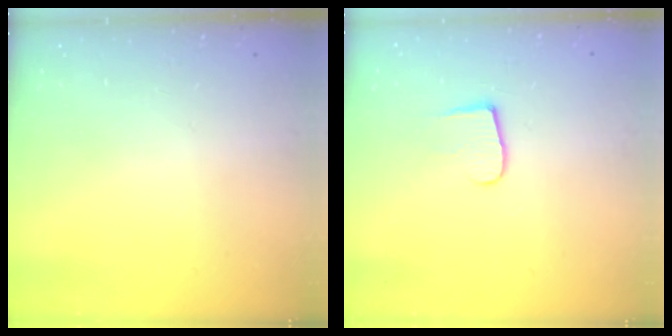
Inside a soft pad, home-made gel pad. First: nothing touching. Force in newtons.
{"total": 6.6, "press": 6.6, "slide": 0.6}